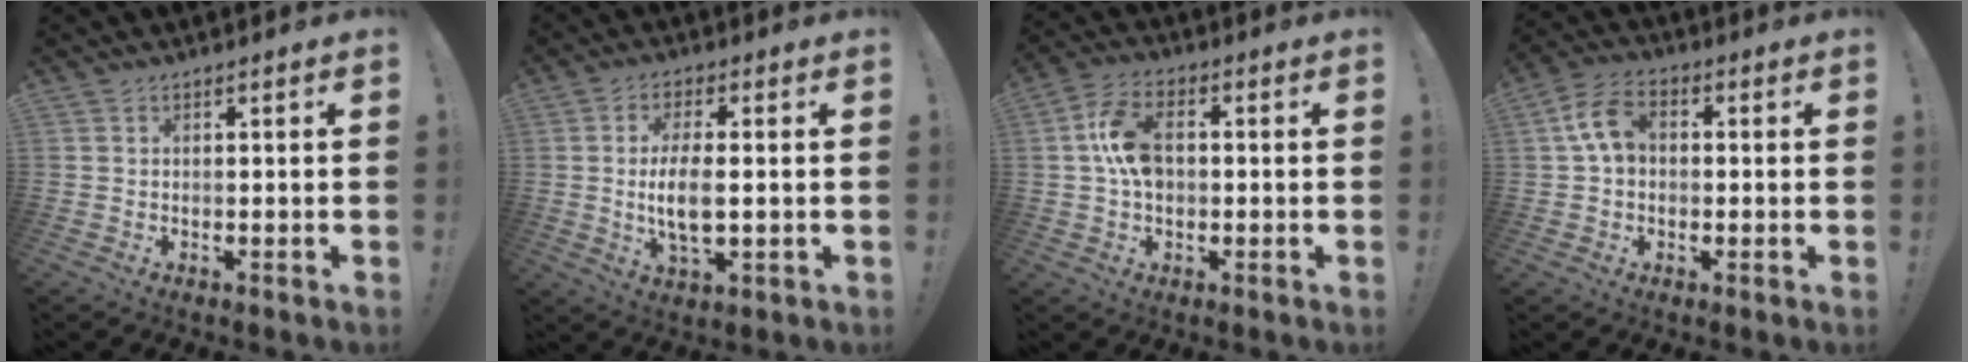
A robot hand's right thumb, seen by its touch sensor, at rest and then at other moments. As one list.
[{"total": 9.3, "force": [-0.3, 3.9, 8.4], "torque": [-0.161, -0.013, -0.012]}, {"total": 10.9, "force": [0.4, 7.0, 8.3], "torque": [-0.153, 0.011, 0.011]}, {"total": 9.2, "force": [1.7, 6.4, 6.3], "torque": [-0.114, 0.018, 0.037]}]